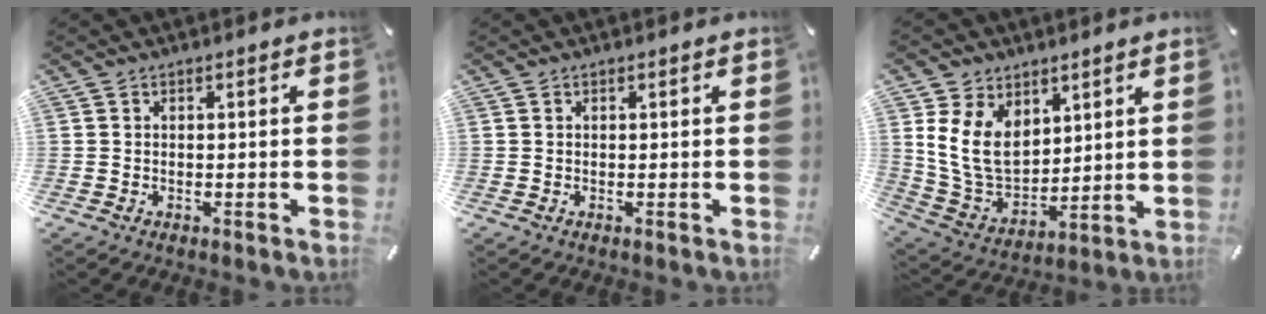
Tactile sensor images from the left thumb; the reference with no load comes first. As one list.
[{"total": 0.0}, {"total": 13.3, "force": [4.5, 10.4, 7.0], "torque": [-0.170, -0.029, 0.086]}]